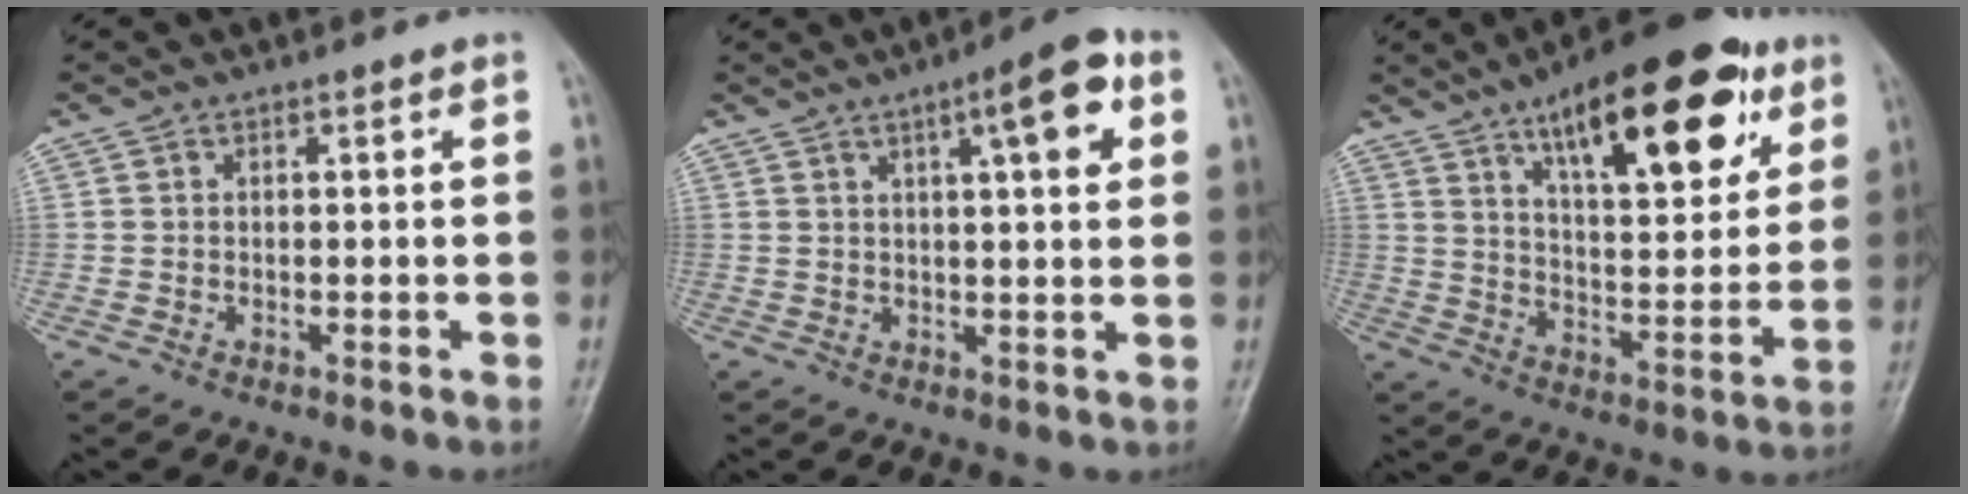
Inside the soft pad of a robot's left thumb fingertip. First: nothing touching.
{"total": 9.1, "force": [3.7, 2.2, 8.1], "torque": [-0.105, -0.001, 0.048]}
{"total": 22.6, "force": [12.1, 8.4, 17.1], "torque": [-0.217, -0.037, 0.188]}